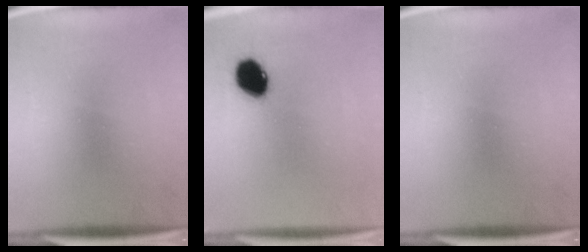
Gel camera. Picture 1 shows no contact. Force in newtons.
{"total": 9.0}
{"total": 0.0}